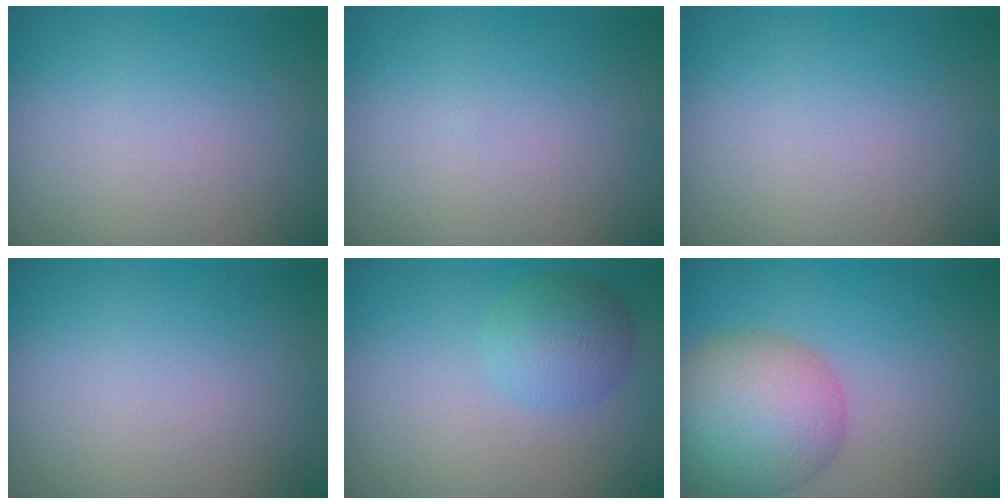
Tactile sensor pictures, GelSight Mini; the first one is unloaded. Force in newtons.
{"total": 0.0}
{"total": 0.0}
{"total": 0.0}
{"total": 3.3, "press": 3.3, "slide": 0.2}
{"total": 7.8, "press": 7.8, "slide": 0.6}